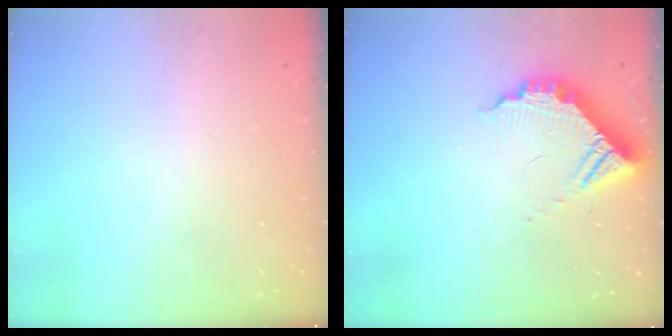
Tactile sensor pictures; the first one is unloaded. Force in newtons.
{"total": 11.1, "press": 11.0, "slide": 1.0}